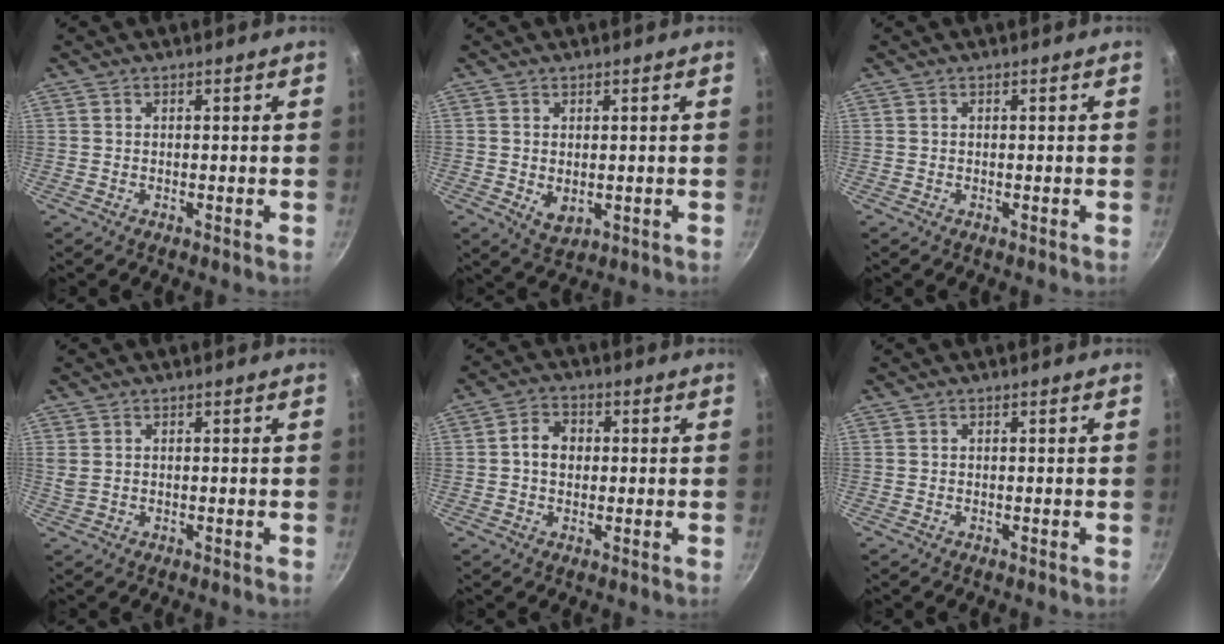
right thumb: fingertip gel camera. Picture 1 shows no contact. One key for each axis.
{"total": 3.9, "fx": 0.1, "fy": 2.7, "fz": 2.9, "tx": -0.045, "ty": -0.012, "tz": 0.007}
{"total": 0.0}
{"total": 1.3, "fx": 0.6, "fy": 0.8, "fz": 0.9, "tx": -0.019, "ty": 0.000, "tz": 0.016}
{"total": 5.1, "fx": 0.3, "fy": 4.0, "fz": 3.0, "tx": -0.034, "ty": 0.012, "tz": -0.004}
{"total": 0.0}